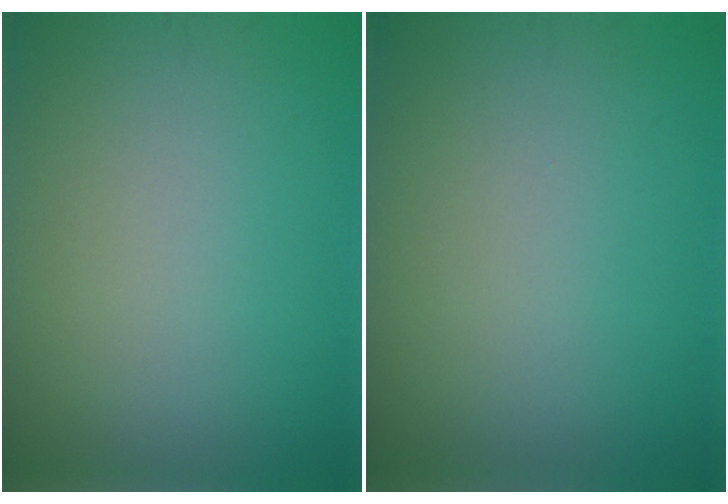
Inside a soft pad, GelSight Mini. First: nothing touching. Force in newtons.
{"total": 0.0}